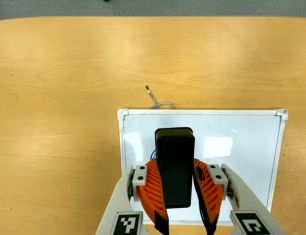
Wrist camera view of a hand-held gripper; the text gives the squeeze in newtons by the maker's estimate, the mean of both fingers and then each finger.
{"total": 8.3, "left": 6.9, "right": 9.7}